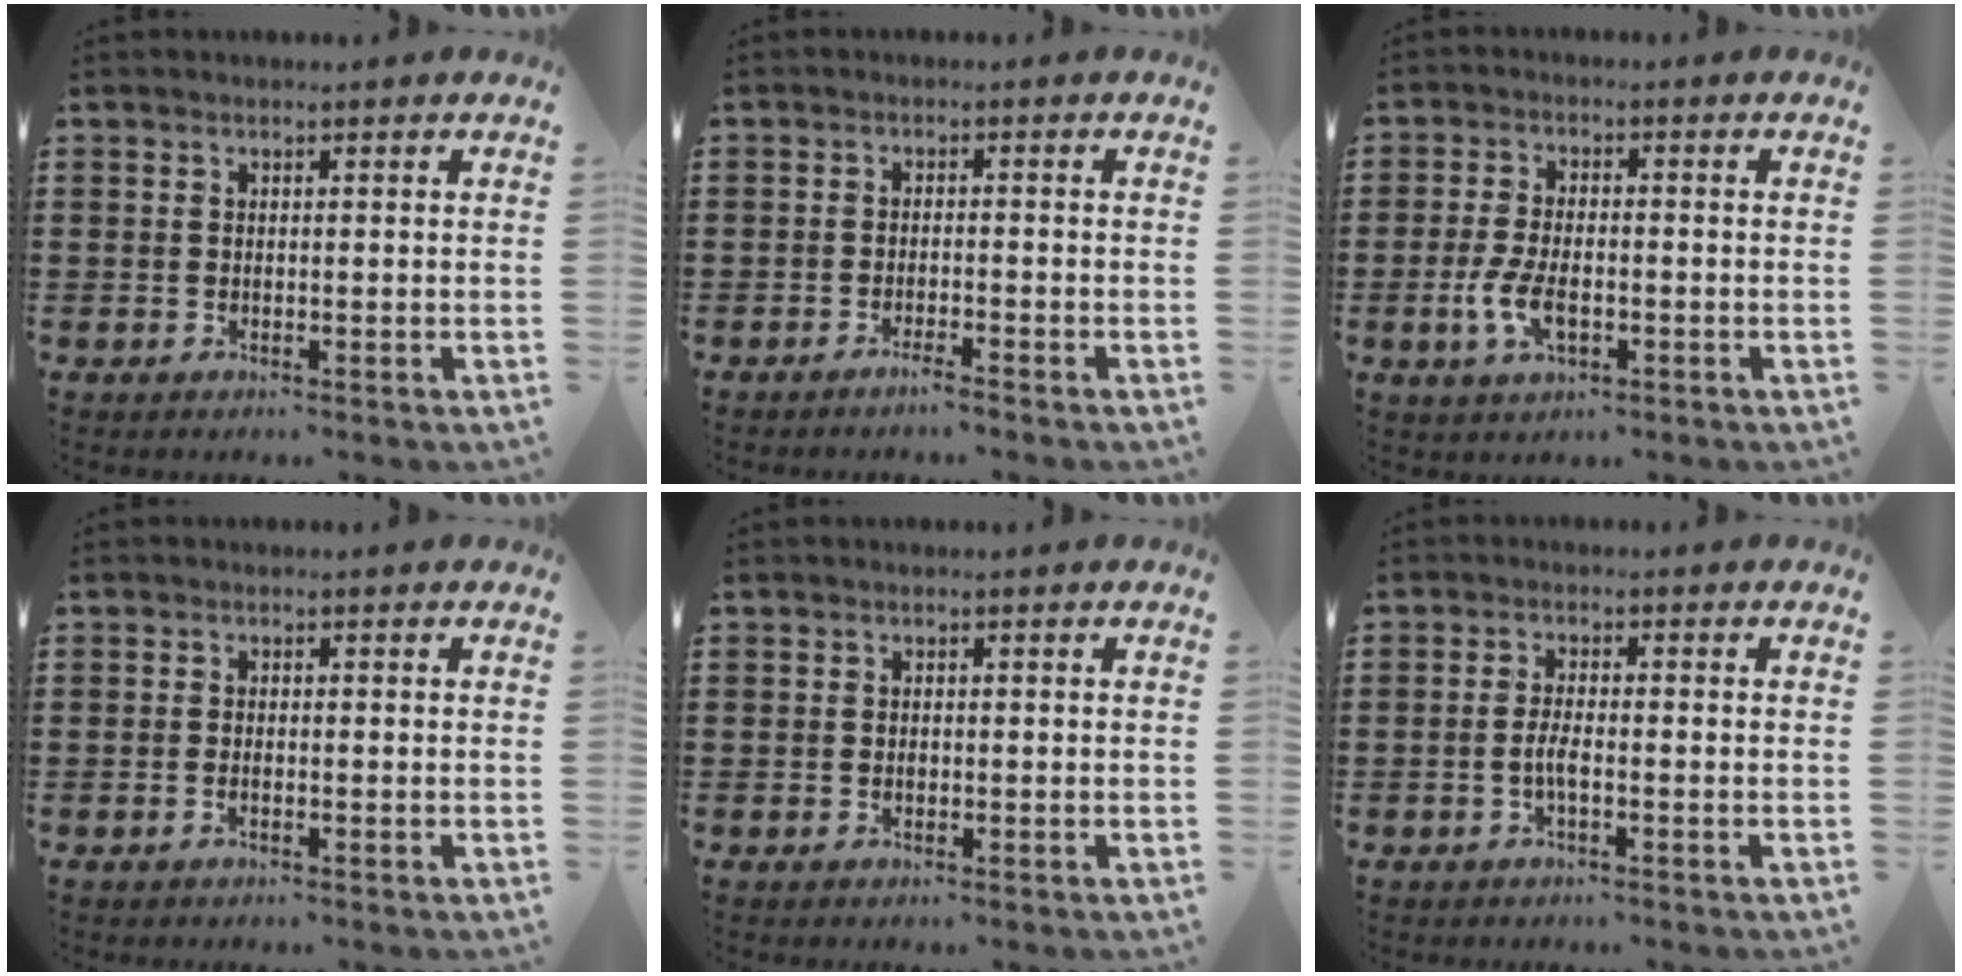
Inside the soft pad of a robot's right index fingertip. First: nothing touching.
{"total": 1.8, "force": [-1.6, -0.2, 0.8], "torque": [-0.013, -0.002, -0.029]}
{"total": 5.3, "force": [-1.6, 2.5, 4.4], "torque": [-0.104, -0.007, -0.031]}
{"total": 0.7, "force": [-0.4, 0.0, 0.6], "torque": [-0.013, -0.008, -0.005]}
{"total": 0.6, "force": [-0.2, 0.2, 0.5], "torque": [-0.013, -0.005, -0.002]}
{"total": 2.7, "force": [-0.9, 0.4, 2.5], "torque": [-0.060, -0.006, -0.021]}